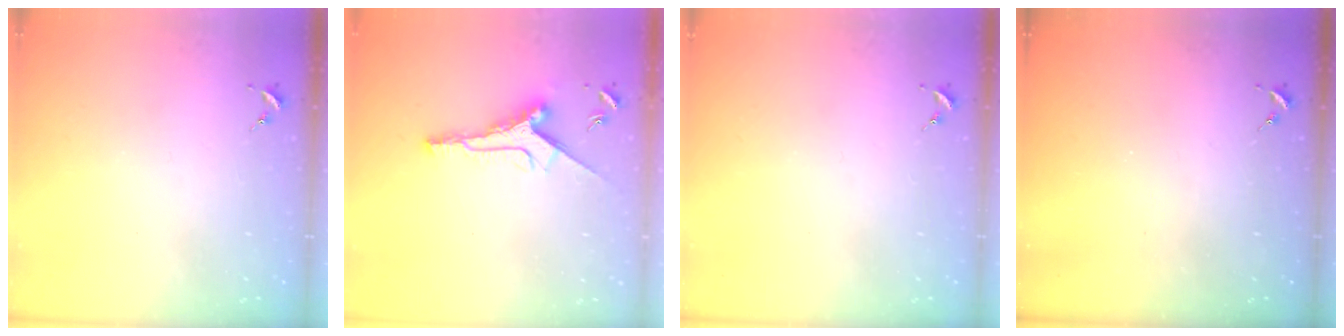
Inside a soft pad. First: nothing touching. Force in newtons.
{"total": 10.5, "press": 10.5, "slide": 0.3}
{"total": 0.0}
{"total": 0.0}